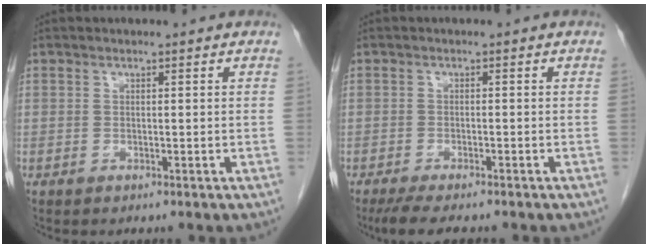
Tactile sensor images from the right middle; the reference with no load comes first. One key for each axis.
{"total": 5.4, "fx": -4.4, "fy": 0.9, "fz": 3.0, "tx": -0.048, "ty": -0.011, "tz": -0.070}